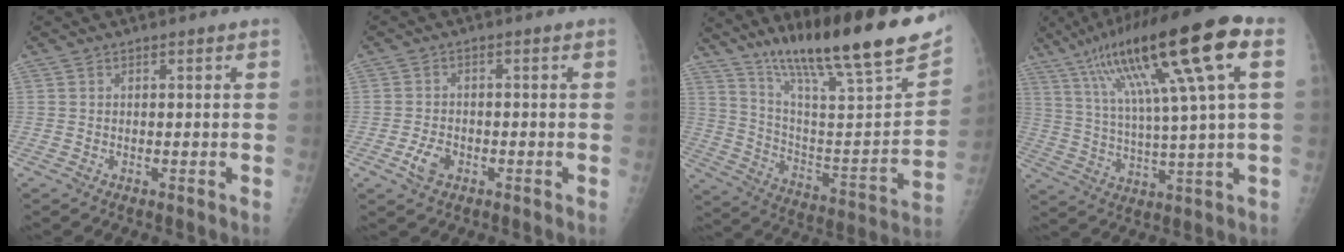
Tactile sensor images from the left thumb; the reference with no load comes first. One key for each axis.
{"total": 3.8, "fx": -1.7, "fy": 2.4, "fz": 2.4, "tx": -0.045, "ty": 0.008, "tz": -0.031}
{"total": 28.8, "fx": 19.4, "fy": 5.2, "fz": 20.7, "tx": -0.304, "ty": -0.059, "tz": 0.315}
{"total": 22.2, "fx": 9.1, "fy": 2.6, "fz": 20.0, "tx": -0.352, "ty": 0.007, "tz": 0.150}